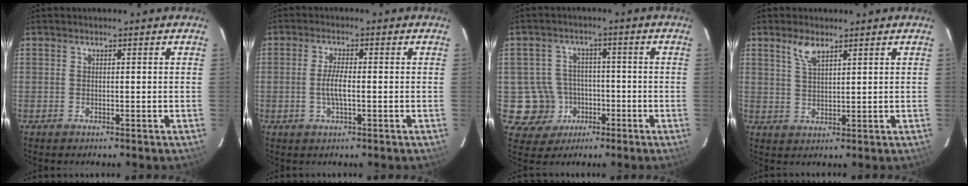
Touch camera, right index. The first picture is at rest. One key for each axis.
{"total": 3.7, "fx": -0.6, "fy": 0.7, "fz": 3.6, "tx": -0.069, "ty": -0.001, "tz": -0.009}
{"total": 8.3, "fx": -2.6, "fy": 7.9, "fz": 0.4, "tx": -0.031, "ty": 0.029, "tz": -0.028}
{"total": 4.0, "fx": 2.8, "fy": 1.3, "fz": 2.6, "tx": -0.051, "ty": 0.003, "tz": 0.055}